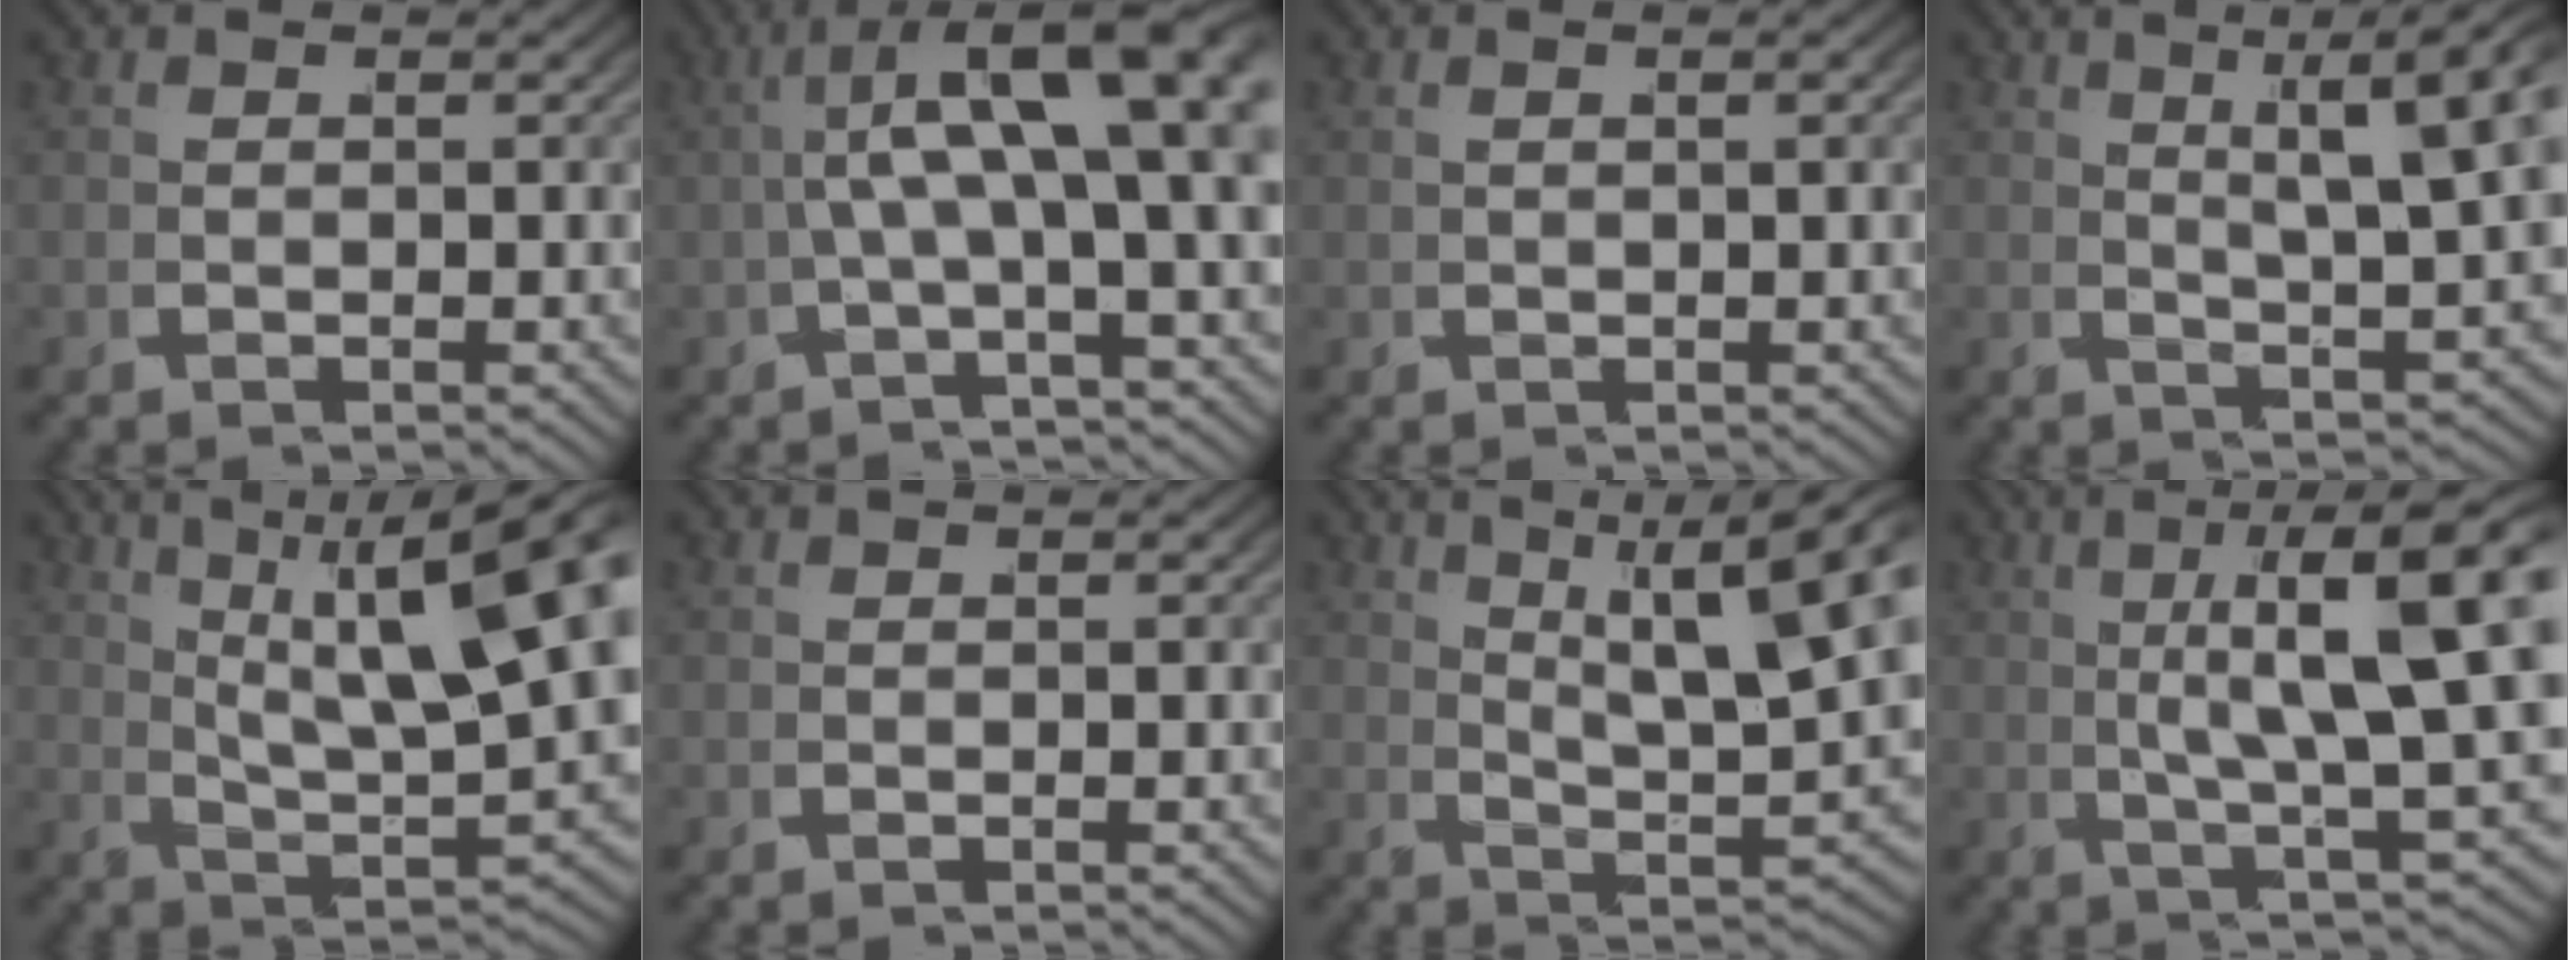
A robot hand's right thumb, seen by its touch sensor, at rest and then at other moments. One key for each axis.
{"total": 10.3, "fx": 2.4, "fy": 3.2, "fz": 9.5, "tx": -0.124, "ty": 0.035, "tz": 0.014}
{"total": 1.0, "fx": 0.4, "fy": -0.7, "fz": 0.7, "tx": 0.002, "ty": 0.015, "tz": 0.007}
{"total": 8.9, "fx": 4.0, "fy": 2.9, "fz": 7.5, "tx": -0.069, "ty": 0.027, "tz": 0.044}
{"total": 11.7, "fx": 2.2, "fy": 5.0, "fz": 10.4, "tx": -0.144, "ty": -0.008, "tz": 0.033}
{"total": 0.0}
{"total": 11.3, "fx": 3.5, "fy": 5.1, "fz": 9.5, "tx": -0.115, "ty": 0.005, "tz": 0.041}
{"total": 10.9, "fx": 2.2, "fy": 3.9, "fz": 9.9, "tx": -0.129, "ty": 0.002, "tz": 0.018}